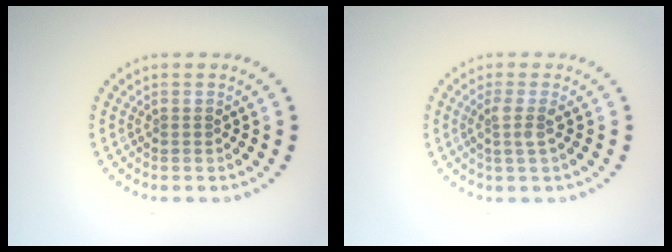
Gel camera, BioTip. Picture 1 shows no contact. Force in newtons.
{"total": 1.7, "press": 1.3, "slide": 1.2}